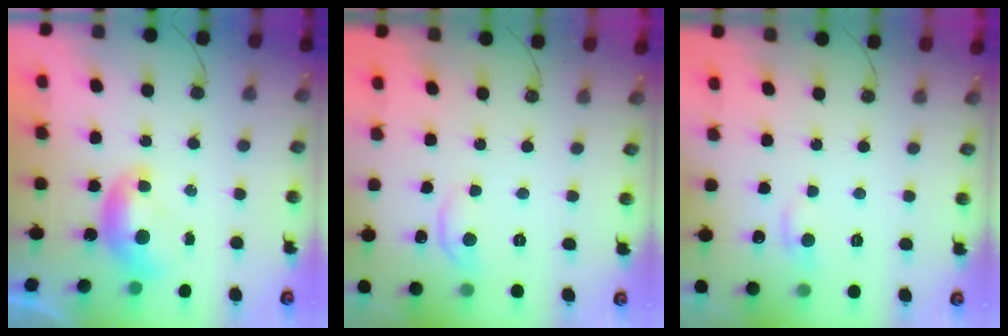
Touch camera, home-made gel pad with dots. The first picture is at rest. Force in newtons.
{"total": 2.2, "press": 2.2, "slide": 0.5}
{"total": 0.9, "press": 0.4, "slide": 0.7}